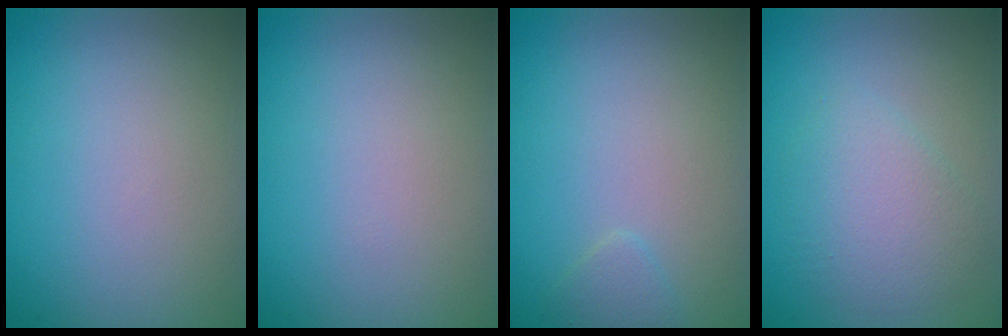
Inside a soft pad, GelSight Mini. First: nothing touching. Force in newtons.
{"total": 0.0}
{"total": 0.9, "press": 0.9, "slide": 0.1}
{"total": 3.1, "press": 3.1, "slide": 0.1}